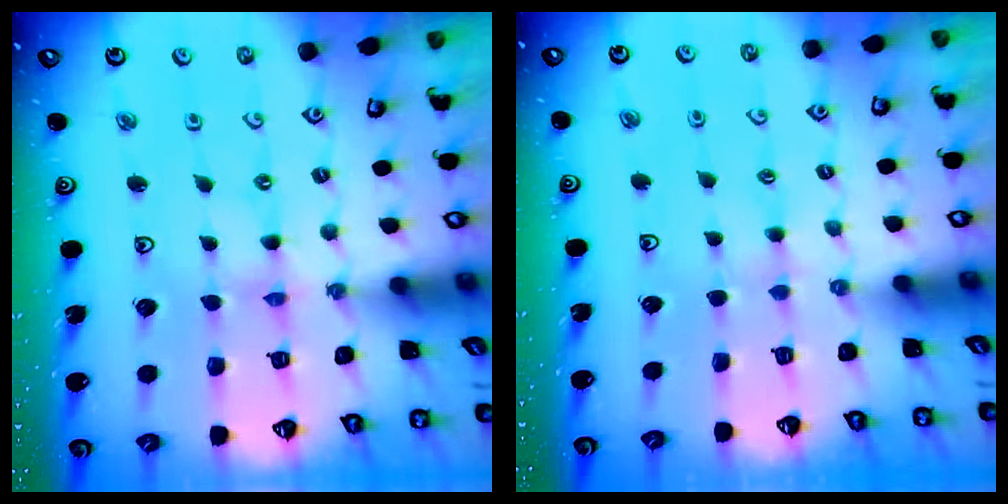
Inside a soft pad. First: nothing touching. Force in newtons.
{"total": 2.0, "press": 1.9, "slide": 0.4}